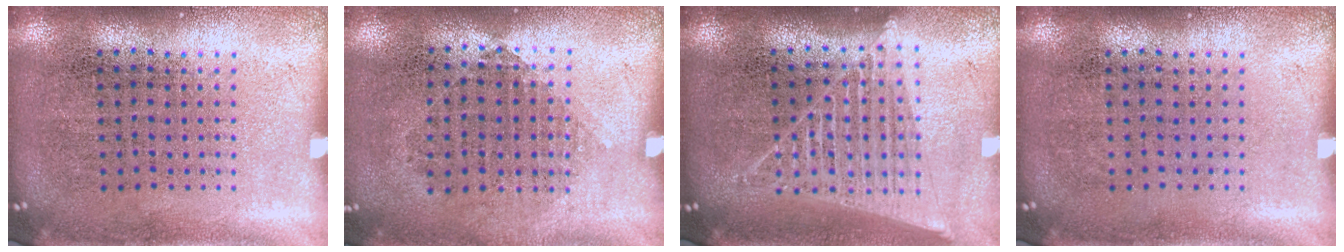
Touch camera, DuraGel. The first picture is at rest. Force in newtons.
{"total": 0.9, "press": 0.8, "slide": 0.4}
{"total": 1.9, "press": 1.7, "slide": 0.8}
{"total": 0.0}